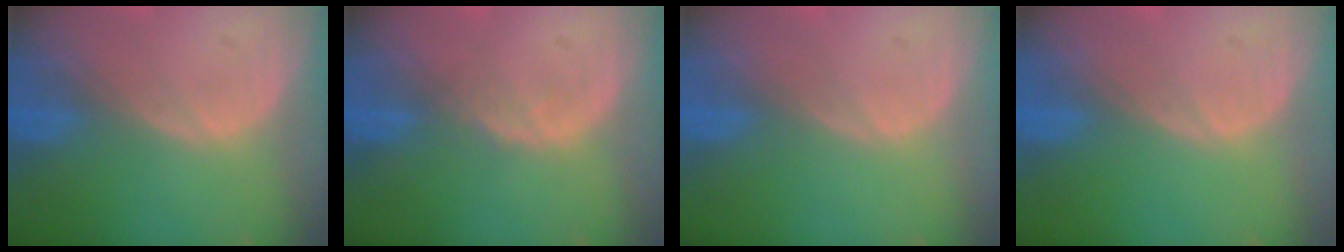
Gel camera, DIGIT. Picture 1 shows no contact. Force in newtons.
{"total": 1.1, "press": 1.1, "slide": 0.2}
{"total": 0.0}
{"total": 0.0}